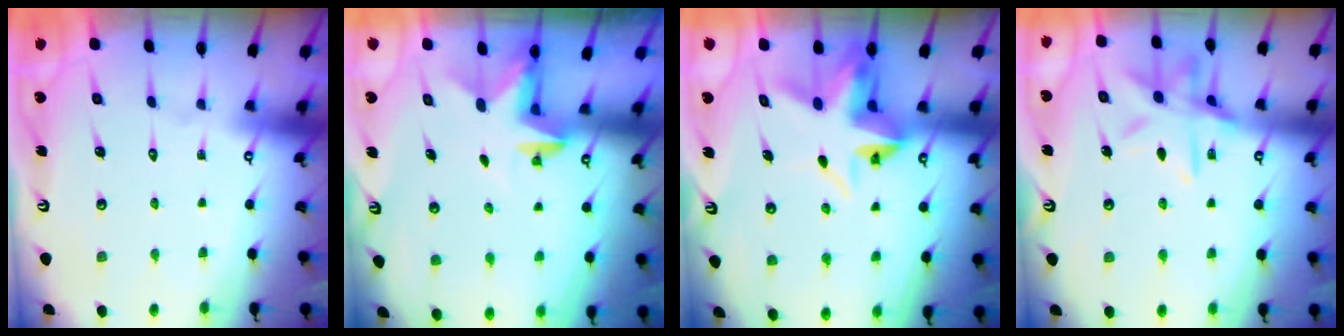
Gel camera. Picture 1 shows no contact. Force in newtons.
{"total": 2.4, "press": 2.3, "slide": 0.4}
{"total": 6.7, "press": 6.5, "slide": 1.7}
{"total": 12.7, "press": 12.7, "slide": 1.0}